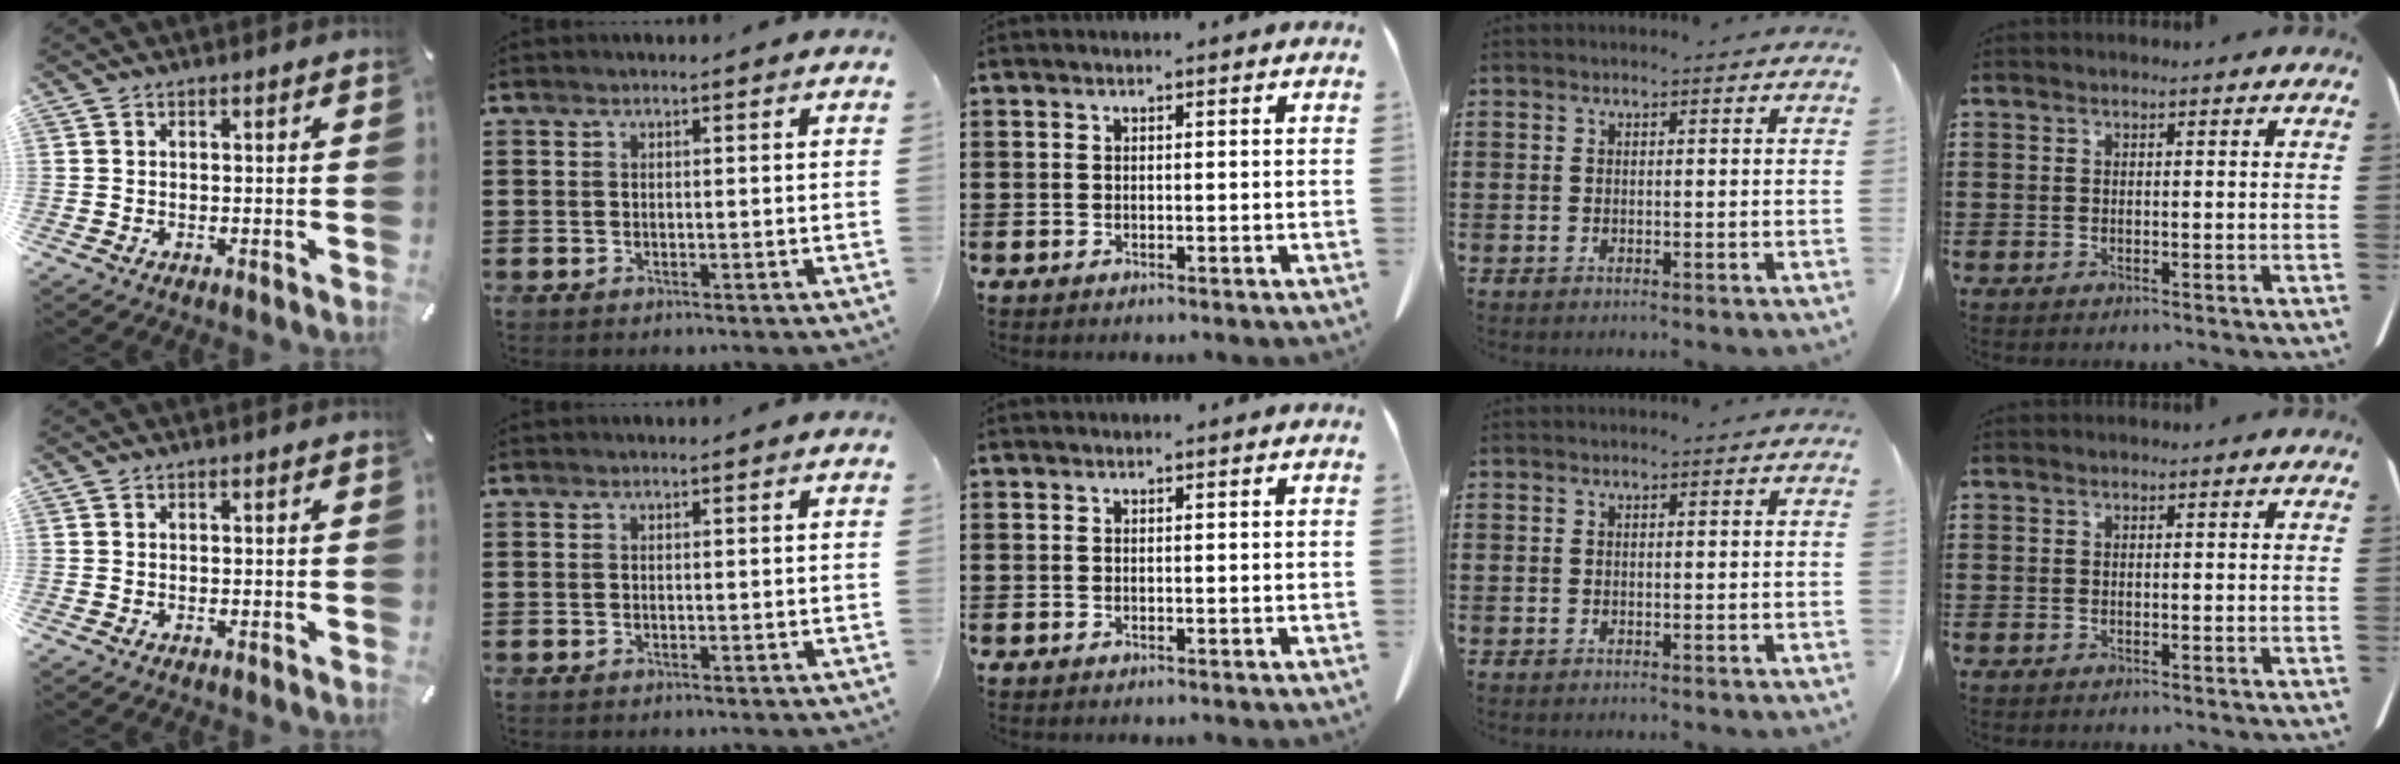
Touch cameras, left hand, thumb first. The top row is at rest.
{}